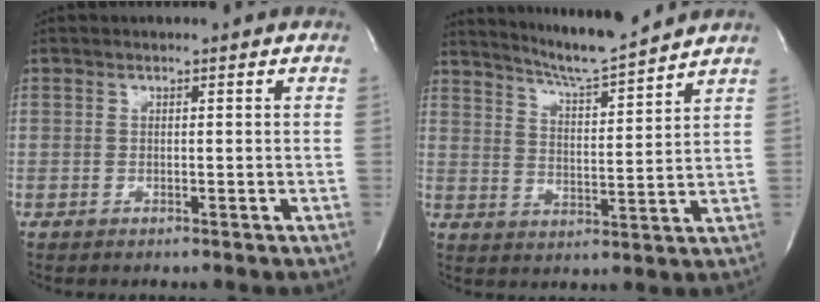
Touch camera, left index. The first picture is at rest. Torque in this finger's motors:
{"motor_torque": [-0.11, 0.07, 0.37, 0.09]}